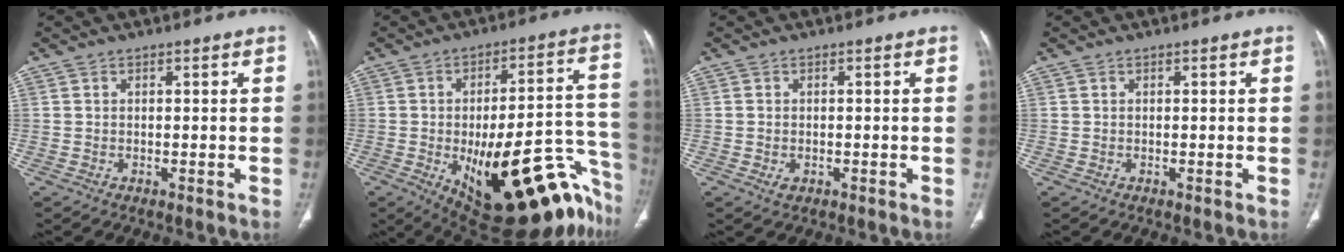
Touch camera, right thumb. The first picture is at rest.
{"total": 32.9, "force": [-14.6, 12.6, 26.6], "torque": [-0.258, 0.068, -0.181]}
{"total": 1.5, "force": [-0.5, 1.1, 0.9], "torque": [-0.017, 0.004, -0.002]}
{"total": 0.0}